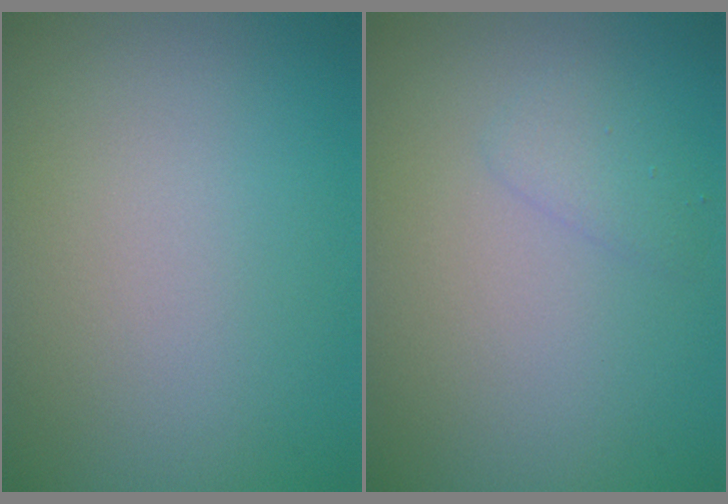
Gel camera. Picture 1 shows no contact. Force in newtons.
{"total": 1.3, "press": 1.3, "slide": 0.0}